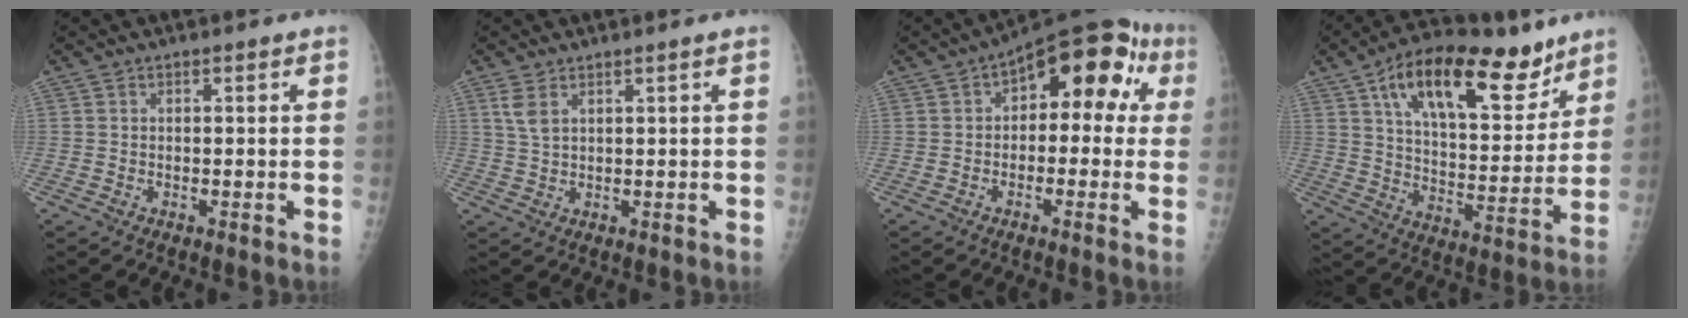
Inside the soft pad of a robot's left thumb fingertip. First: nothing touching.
{"total": 3.2, "force": [1.8, 1.0, 2.4], "torque": [-0.057, 0.001, 0.047]}
{"total": 13.9, "force": [2.9, 7.9, 11.1], "torque": [-0.091, 0.043, 0.025]}
{"total": 23.2, "force": [13.8, 10.4, 15.5], "torque": [-0.208, -0.040, 0.229]}